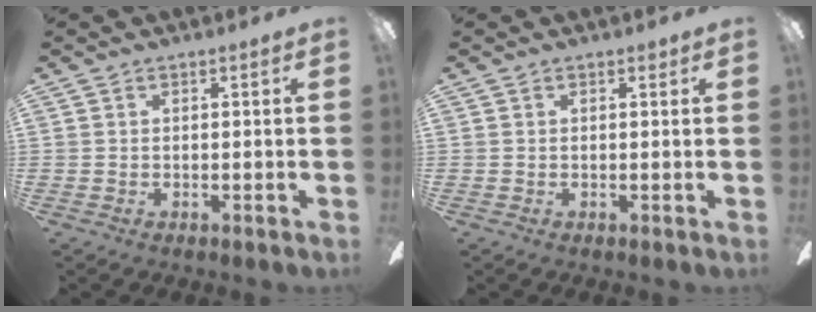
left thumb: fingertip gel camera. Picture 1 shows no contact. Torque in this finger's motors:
{"motor_torque": [0.05, 0.00, 0.05, 0.18, 0.00]}